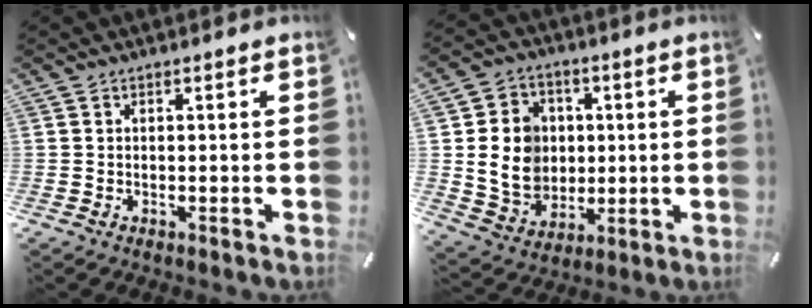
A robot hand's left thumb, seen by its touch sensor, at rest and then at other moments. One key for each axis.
{"total": 12.4, "fx": 0.9, "fy": 11.2, "fz": 5.4, "tx": -0.117, "ty": 0.006, "tz": 0.025}